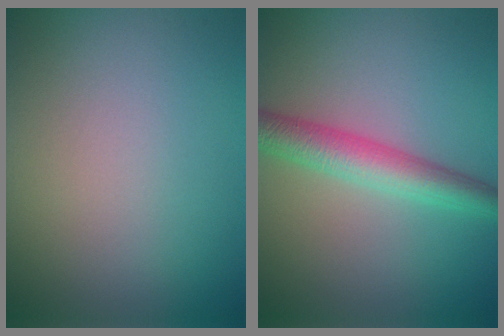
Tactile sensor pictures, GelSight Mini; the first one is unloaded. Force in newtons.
{"total": 4.2, "press": 4.2, "slide": 0.1}